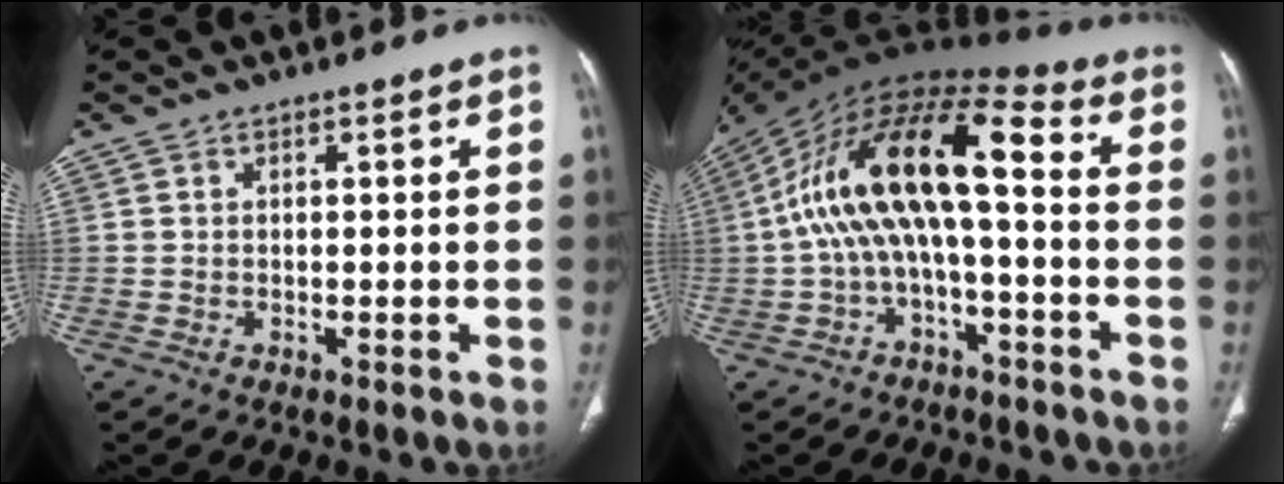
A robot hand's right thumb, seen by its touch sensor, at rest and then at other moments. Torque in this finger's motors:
{"motor_torque": [0.91, 0.91, 1.70, -1.08, 0.55]}